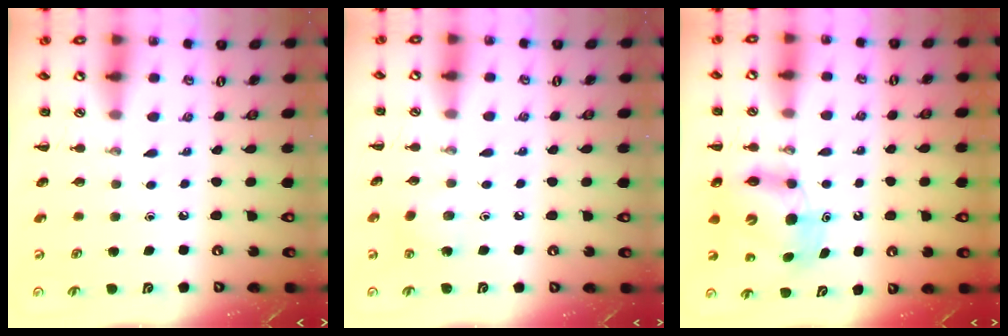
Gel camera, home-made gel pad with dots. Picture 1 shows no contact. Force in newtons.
{"total": 4.1, "press": 3.9, "slide": 1.3}
{"total": 7.7, "press": 7.6, "slide": 1.2}